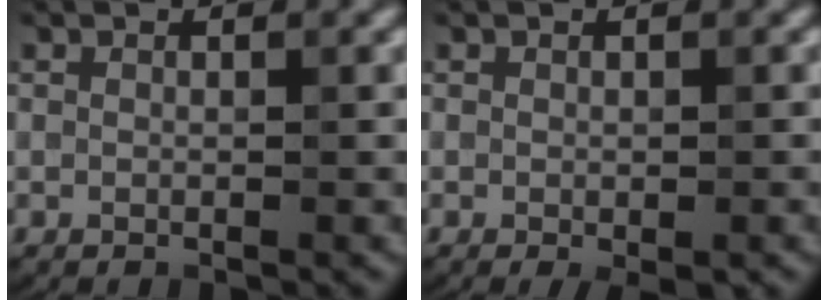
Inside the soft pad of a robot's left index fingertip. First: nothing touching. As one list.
[{"total": 0.8, "force": [-0.5, 0.1, 0.7], "torque": [-0.014, -0.006, -0.003]}]